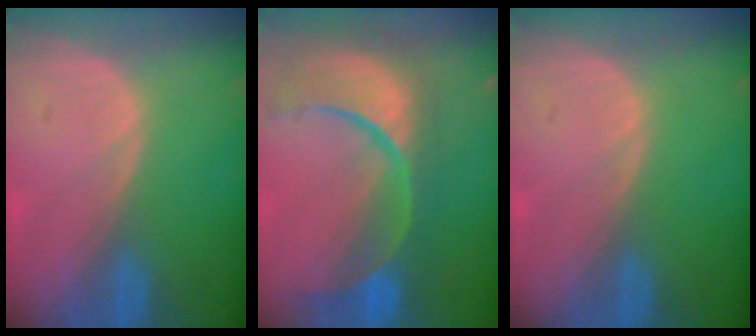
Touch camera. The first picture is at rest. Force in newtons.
{"total": 13.7, "press": 10.8, "slide": 8.4}
{"total": 0.0}